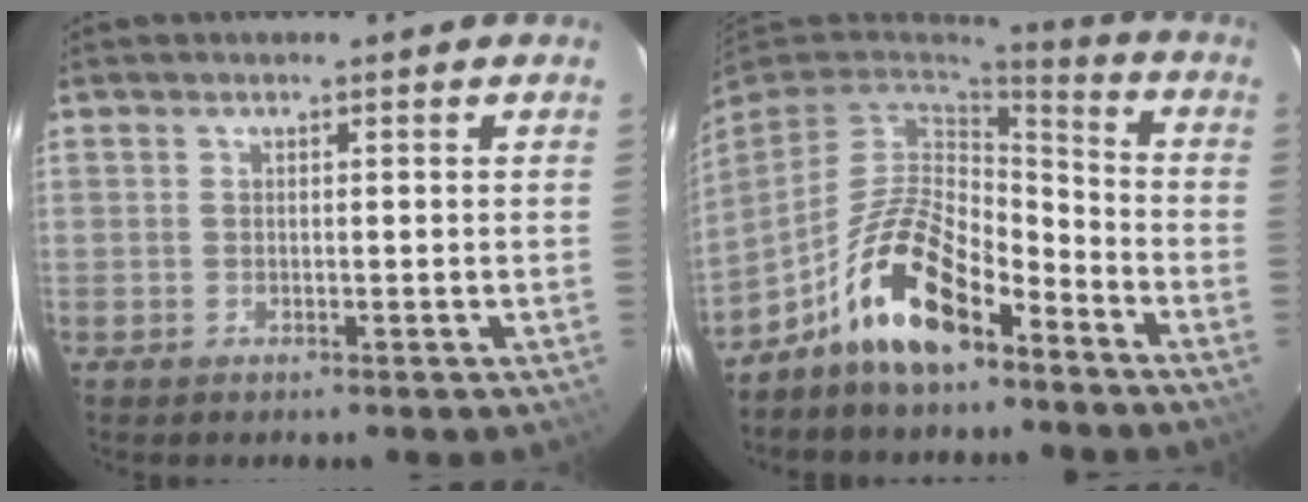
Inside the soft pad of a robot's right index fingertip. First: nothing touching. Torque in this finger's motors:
{"motor_torque": [0.66, -0.64, 1.05, 0.21]}